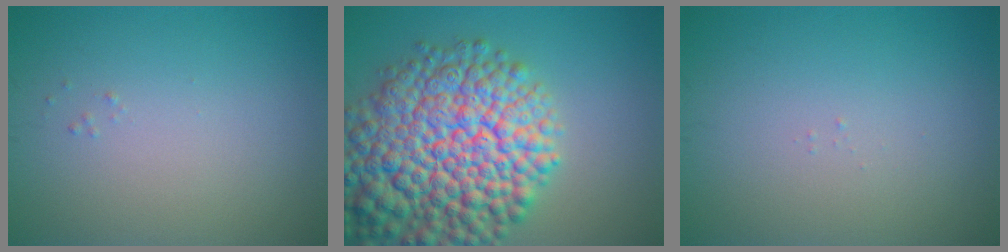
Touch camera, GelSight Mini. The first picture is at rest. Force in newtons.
{"total": 14.0, "press": 14.0, "slide": 0.7}
{"total": 0.0}